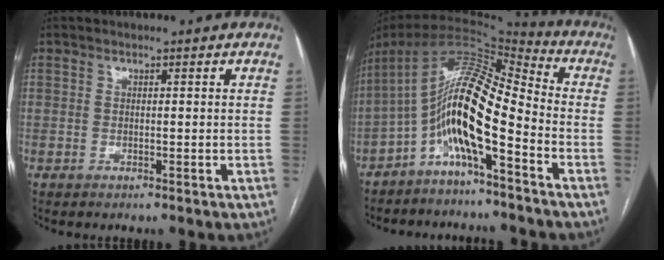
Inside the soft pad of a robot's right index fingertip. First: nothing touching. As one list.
[{"total": 14.1, "force": [-5.0, 2.5, 12.9], "torque": [-0.240, 0.033, -0.092]}]